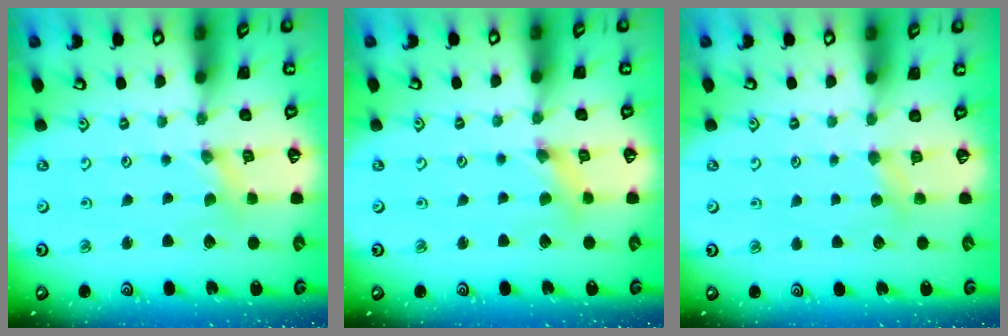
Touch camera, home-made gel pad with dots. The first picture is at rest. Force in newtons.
{"total": 2.4, "press": 2.4, "slide": 0.4}
{"total": 2.9, "press": 2.8, "slide": 0.4}